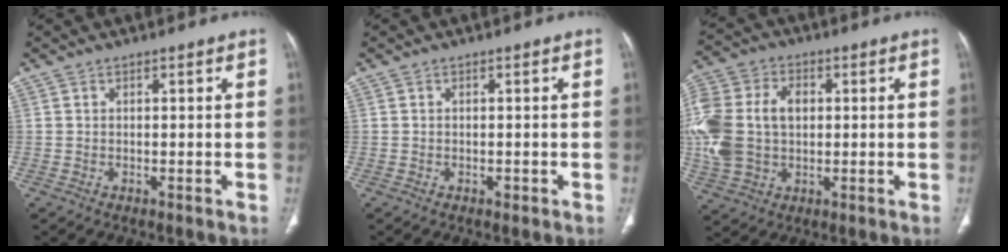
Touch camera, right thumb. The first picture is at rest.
{"total": 0.7, "force": [-0.3, 0.4, 0.4], "torque": [-0.006, 0.000, -0.004]}
{"total": 19.4, "force": [1.1, 13.8, 13.6], "torque": [-0.325, 0.017, 0.029]}